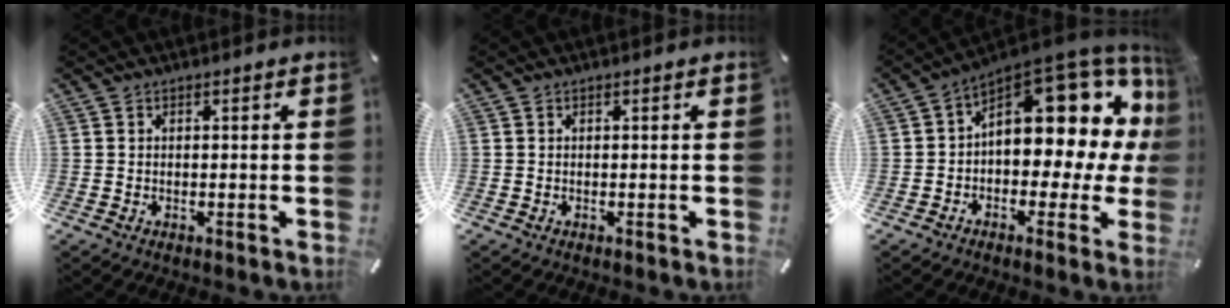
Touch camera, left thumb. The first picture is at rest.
{"total": 0.0}
{"total": 16.3, "force": [7.1, 8.8, 11.8], "torque": [-0.133, -0.078, 0.112]}